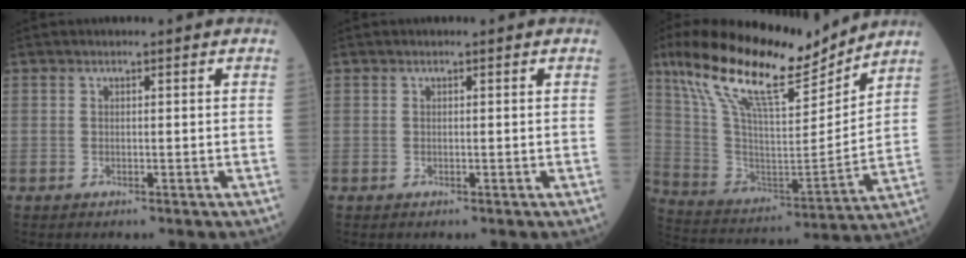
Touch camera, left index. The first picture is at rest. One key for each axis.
{"total": 0.0}
{"total": 19.9, "fx": 15.7, "fy": 3.7, "fz": 11.6, "tx": -0.212, "ty": 0.003, "tz": 0.284}